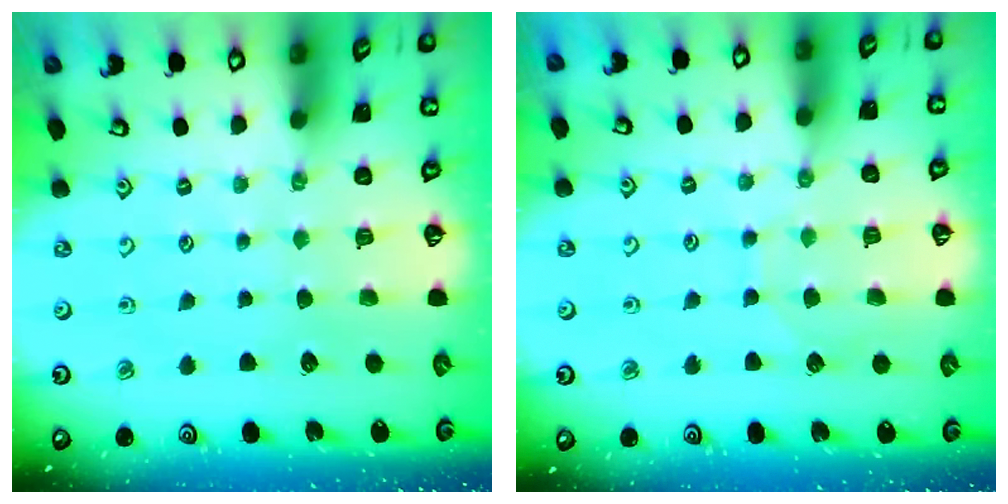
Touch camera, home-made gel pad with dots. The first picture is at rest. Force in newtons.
{"total": 6.1, "press": 6.1, "slide": 0.6}